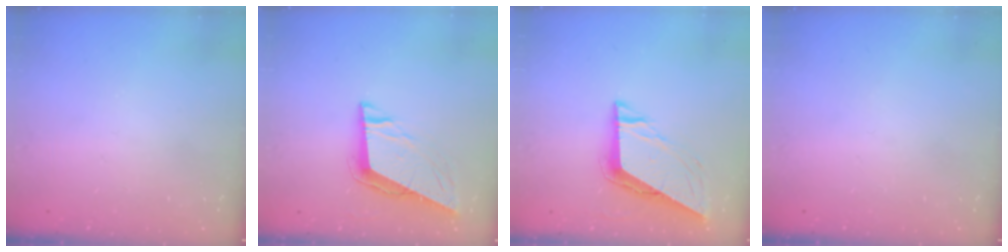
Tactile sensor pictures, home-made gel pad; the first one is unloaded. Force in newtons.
{"total": 9.2, "press": 8.9, "slide": 2.2}
{"total": 8.1, "press": 8.1, "slide": 0.3}
{"total": 0.0}